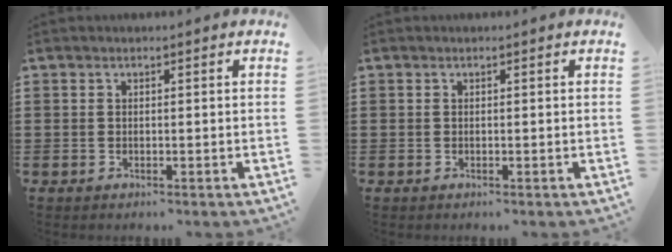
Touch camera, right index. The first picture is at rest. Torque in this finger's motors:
{"motor_torque": [-0.14, 0.00, 0.00, 0.00]}